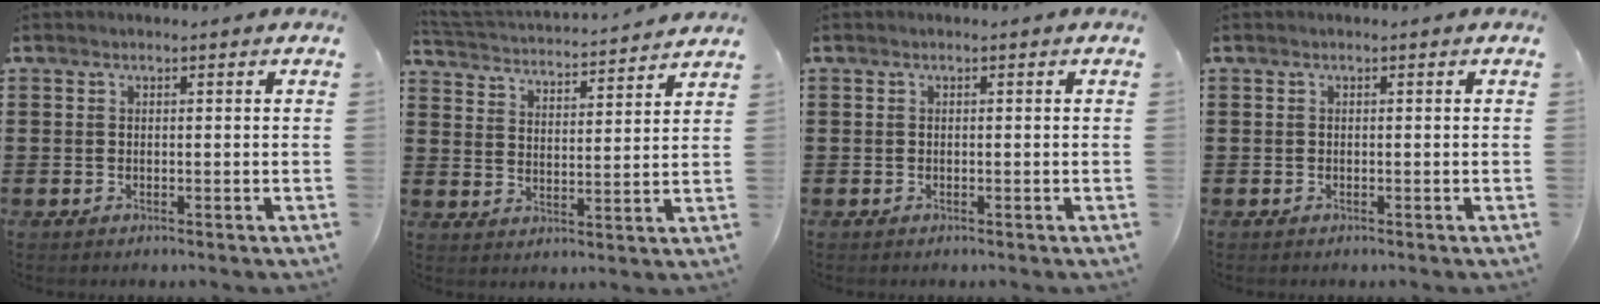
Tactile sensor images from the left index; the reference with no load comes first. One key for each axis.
{"total": 3.1, "fx": 3.1, "fy": -0.3, "fz": 0.0, "tx": -0.023, "ty": -0.032, "tz": 0.046}
{"total": 0.0}
{"total": 0.0}